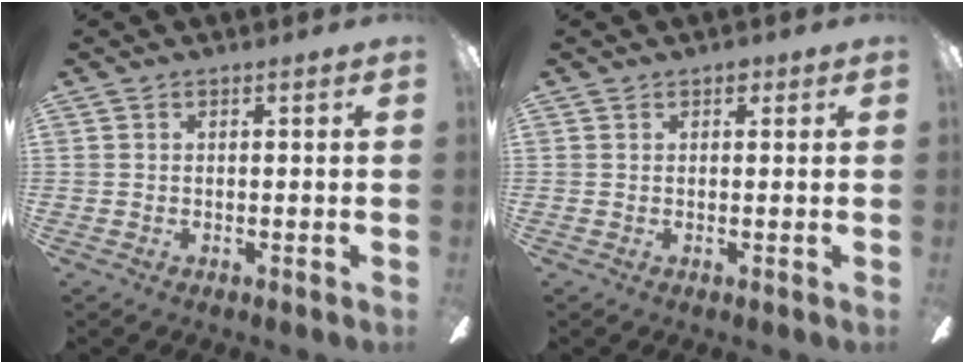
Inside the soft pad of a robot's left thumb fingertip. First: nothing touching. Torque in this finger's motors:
{"motor_torque": [0.10, -0.02, 0.17, -0.03, 0.00]}